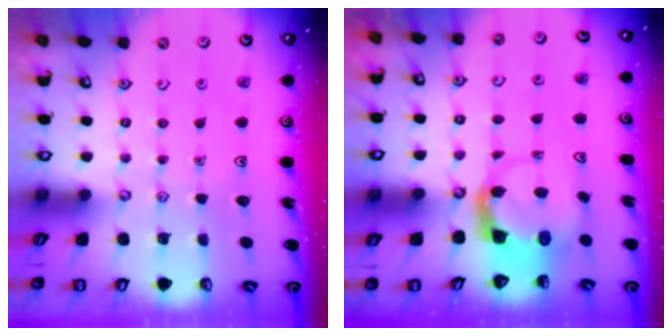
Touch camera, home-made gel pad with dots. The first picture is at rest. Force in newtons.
{"total": 3.9, "press": 3.9, "slide": 0.6}